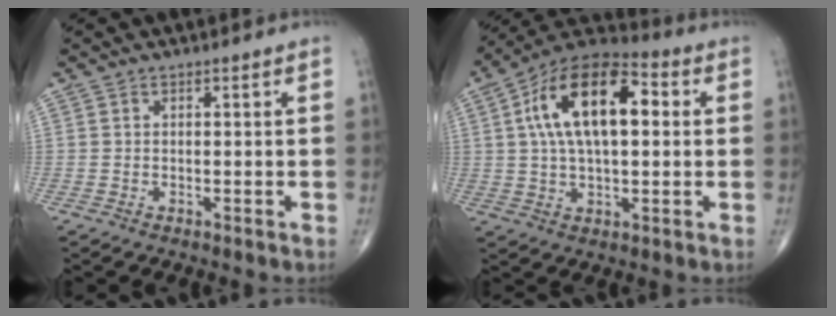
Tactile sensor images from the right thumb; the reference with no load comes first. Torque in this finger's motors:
{"motor_torque": [-0.01, 0.57, 0.91, 0.36, 0.32]}